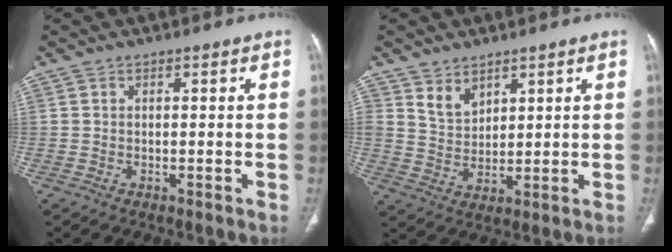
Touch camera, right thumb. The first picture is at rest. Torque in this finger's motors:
{"motor_torque": [0.37, 0.36, 0.61, 0.56, 0.09]}